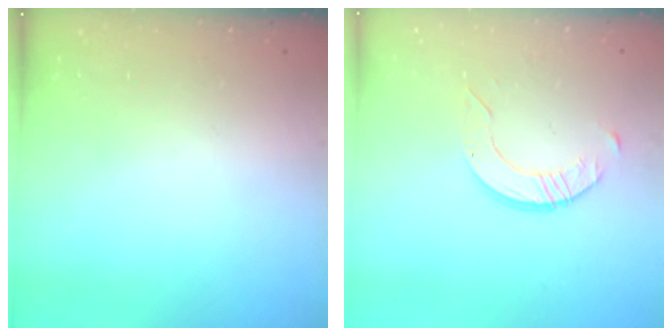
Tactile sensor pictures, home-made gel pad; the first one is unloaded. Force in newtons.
{"total": 5.3, "press": 5.3, "slide": 0.5}